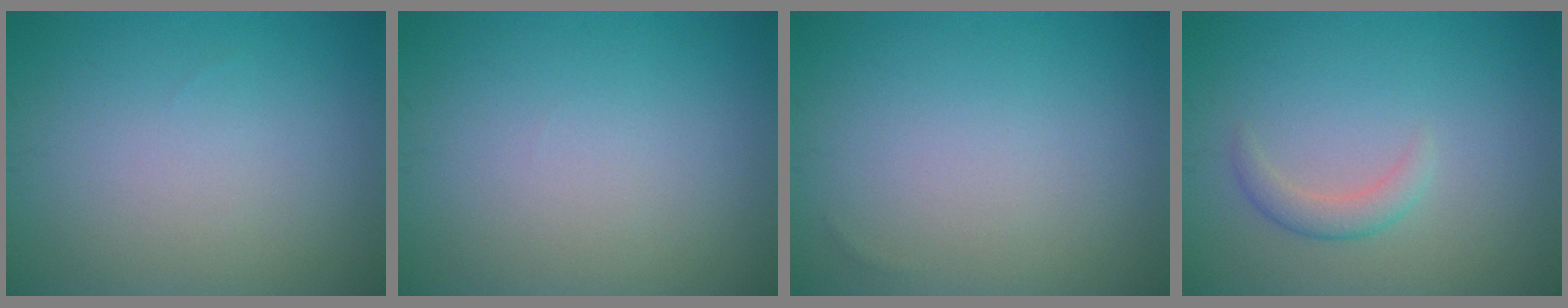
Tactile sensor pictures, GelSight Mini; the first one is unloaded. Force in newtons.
{"total": 0.0}
{"total": 0.0}
{"total": 1.7, "press": 1.7, "slide": 0.1}